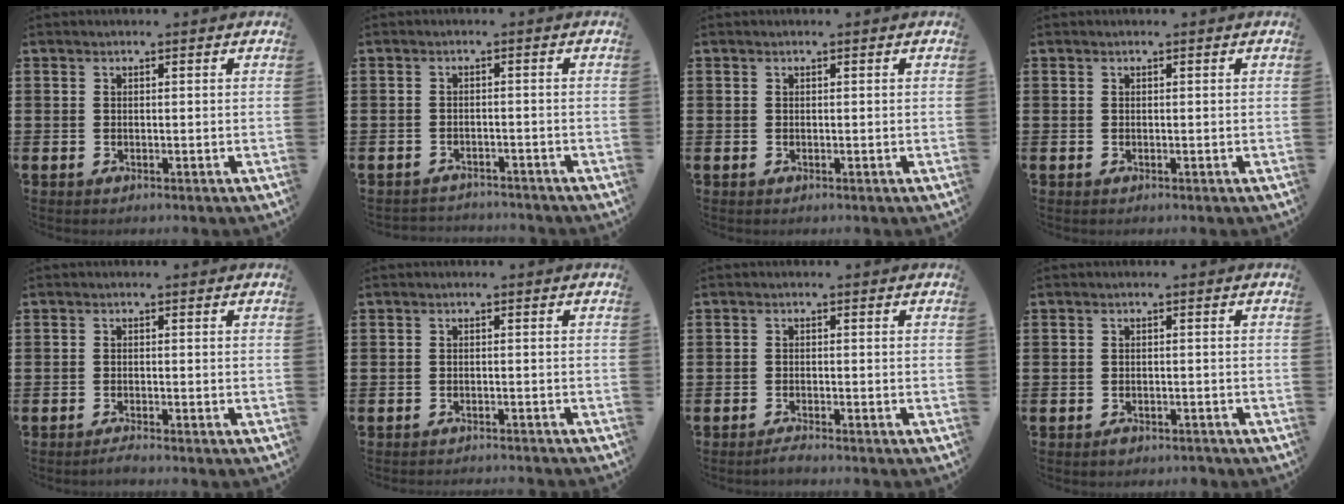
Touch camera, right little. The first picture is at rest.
{"total": 1.7, "force": [-1.7, 0.1, -0.3], "torque": [-0.001, 0.003, -0.039]}
{"total": 0.0}
{"total": 0.0}
{"total": 0.6, "force": [-0.6, 0.0, 0.3], "torque": [-0.007, -0.001, -0.011]}
{"total": 1.0, "force": [-0.9, -0.2, 0.0], "torque": [0.000, 0.001, -0.020]}
{"total": 0.8, "force": [-0.7, -0.1, 0.4], "torque": [-0.008, 0.001, -0.014]}
{"total": 0.9, "force": [-0.8, 0.3, 0.1], "torque": [-0.006, 0.002, -0.017]}